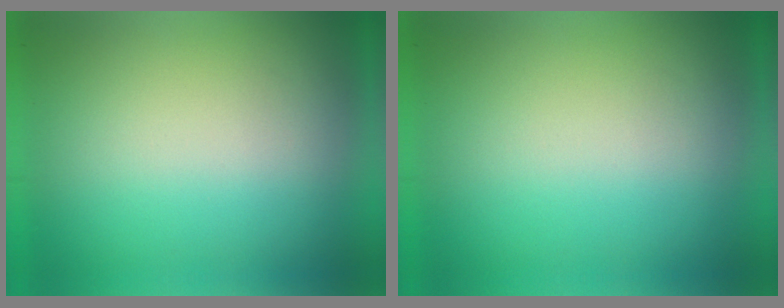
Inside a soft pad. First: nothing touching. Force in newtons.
{"total": 1.4}